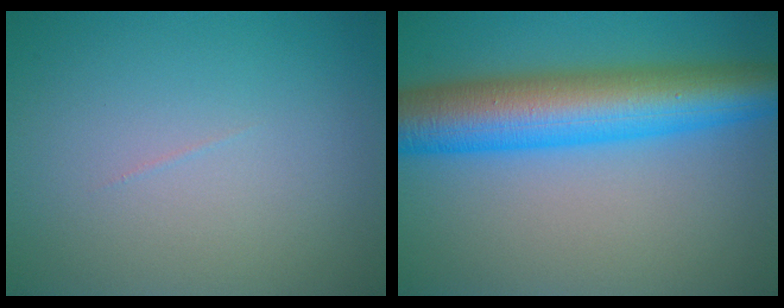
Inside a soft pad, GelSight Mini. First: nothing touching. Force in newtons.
{"total": 10.5, "press": 10.5, "slide": 0.2}